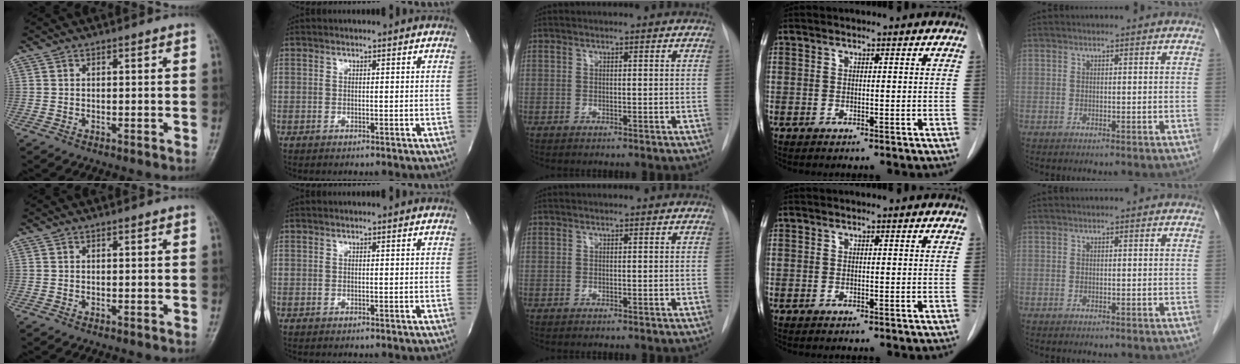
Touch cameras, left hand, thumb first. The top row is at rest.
{}